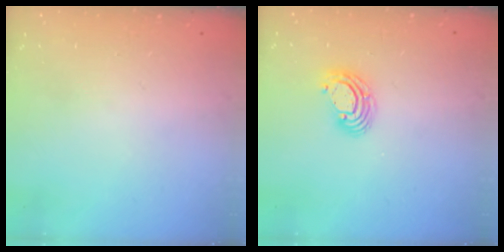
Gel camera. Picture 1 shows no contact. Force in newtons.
{"total": 8.2, "press": 8.1, "slide": 1.4}